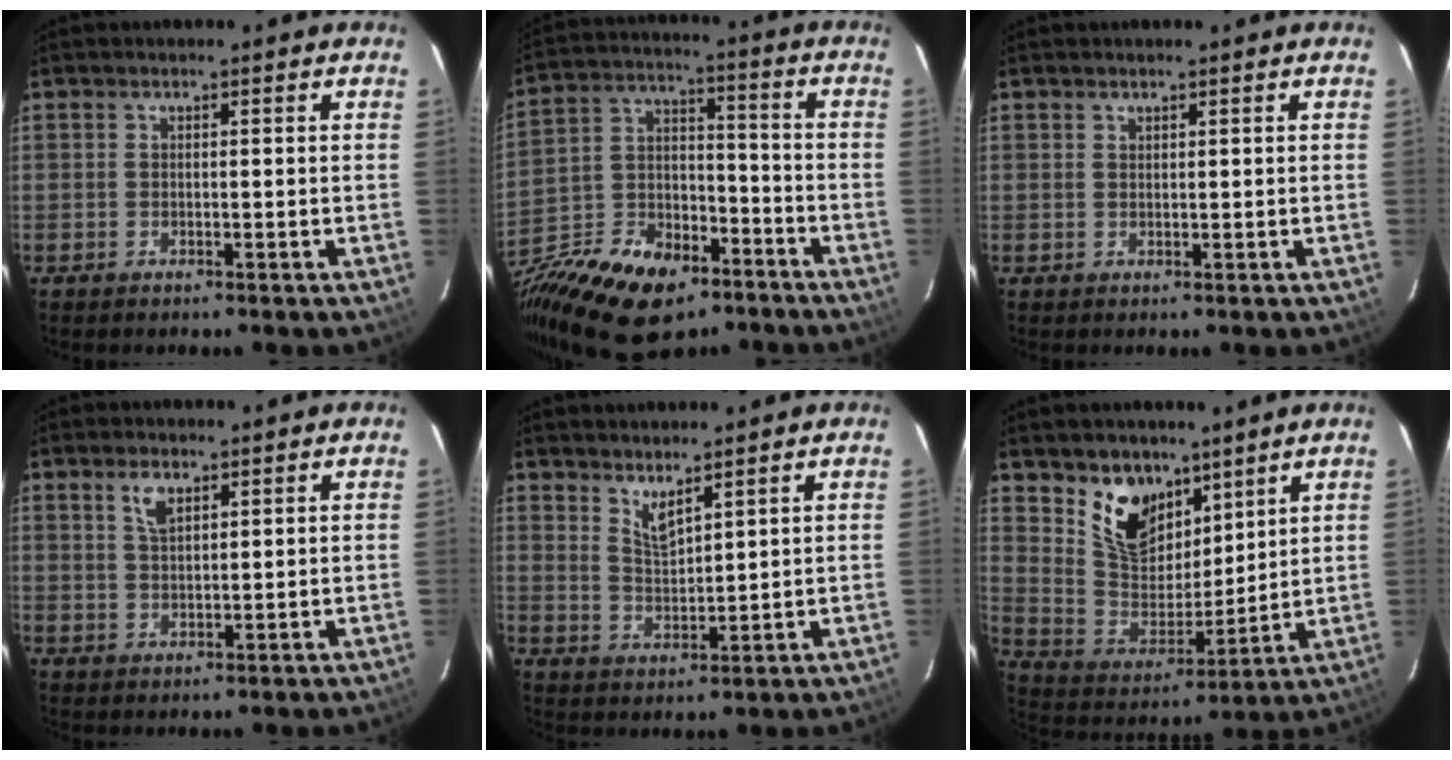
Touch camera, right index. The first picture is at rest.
{"total": 25.9, "force": [-16.2, 13.7, 14.8], "torque": [-0.325, -0.014, -0.261]}
{"total": 0.5, "force": [0.5, 0.2, 0.0], "torque": [0.000, 0.001, 0.009]}
{"total": 3.6, "force": [2.0, 1.6, 2.4], "torque": [-0.045, 0.004, 0.040]}
{"total": 4.3, "force": [3.5, 0.8, 2.4], "torque": [-0.044, -0.009, 0.063]}
{"total": 12.9, "force": [8.5, 7.5, 6.0], "torque": [-0.119, -0.006, 0.173]}